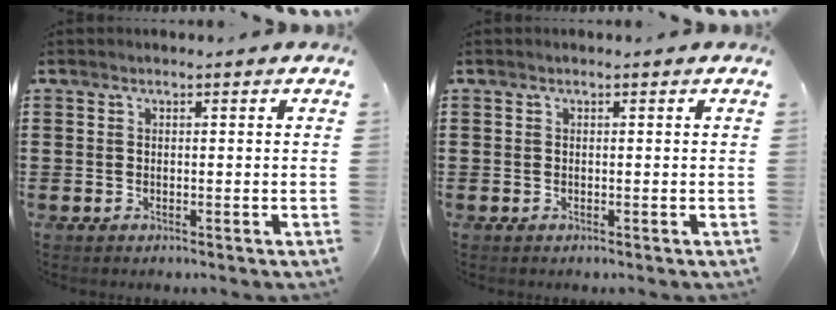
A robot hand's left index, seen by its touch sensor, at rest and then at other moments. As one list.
[{"total": 0.0}]